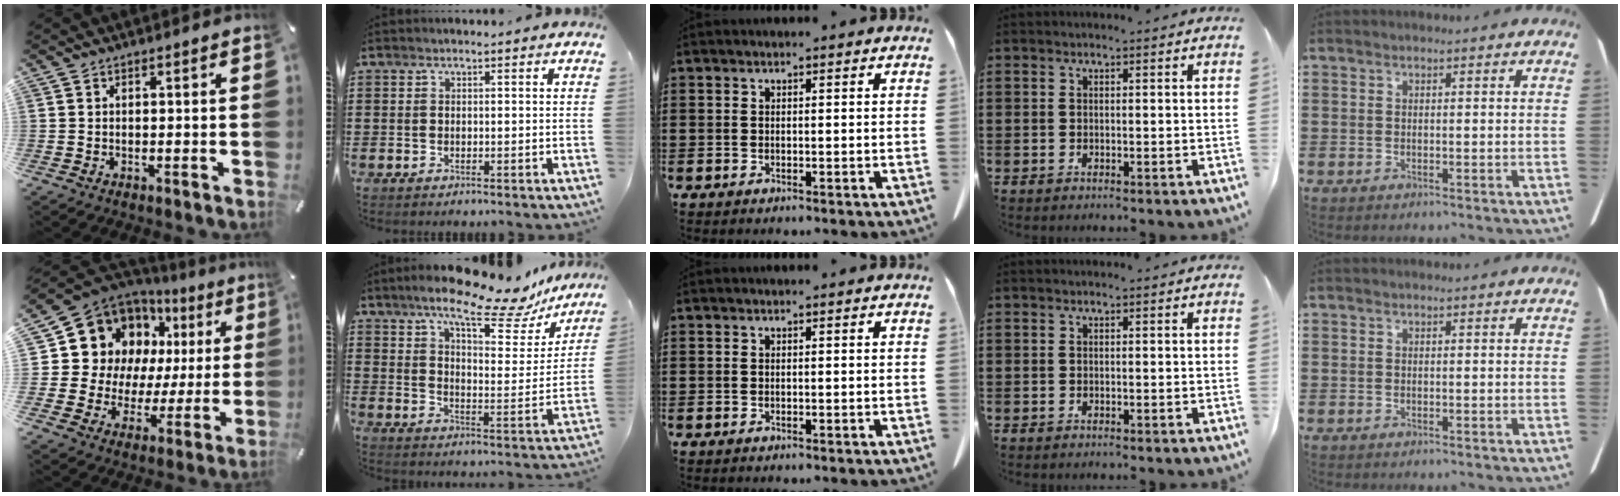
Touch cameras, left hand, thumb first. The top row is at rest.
{"thumb": {"total": 16.4, "force": [7.6, 13.3, 5.9], "torque": [-0.102, -0.068, 0.157]}, "index": {"total": 14.1, "force": [11.2, 2.4, 8.2], "torque": [-0.154, -0.058, 0.186]}}